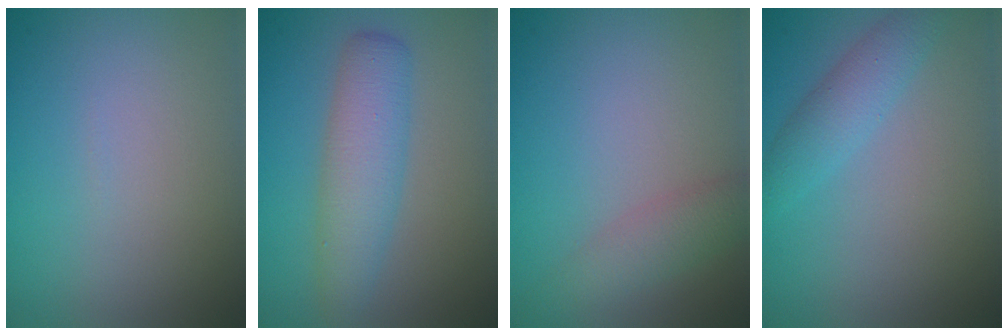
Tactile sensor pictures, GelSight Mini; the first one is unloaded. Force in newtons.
{"total": 4.2, "press": 4.2, "slide": 0.1}
{"total": 2.5, "press": 2.5, "slide": 0.1}
{"total": 2.7, "press": 2.7, "slide": 0.1}